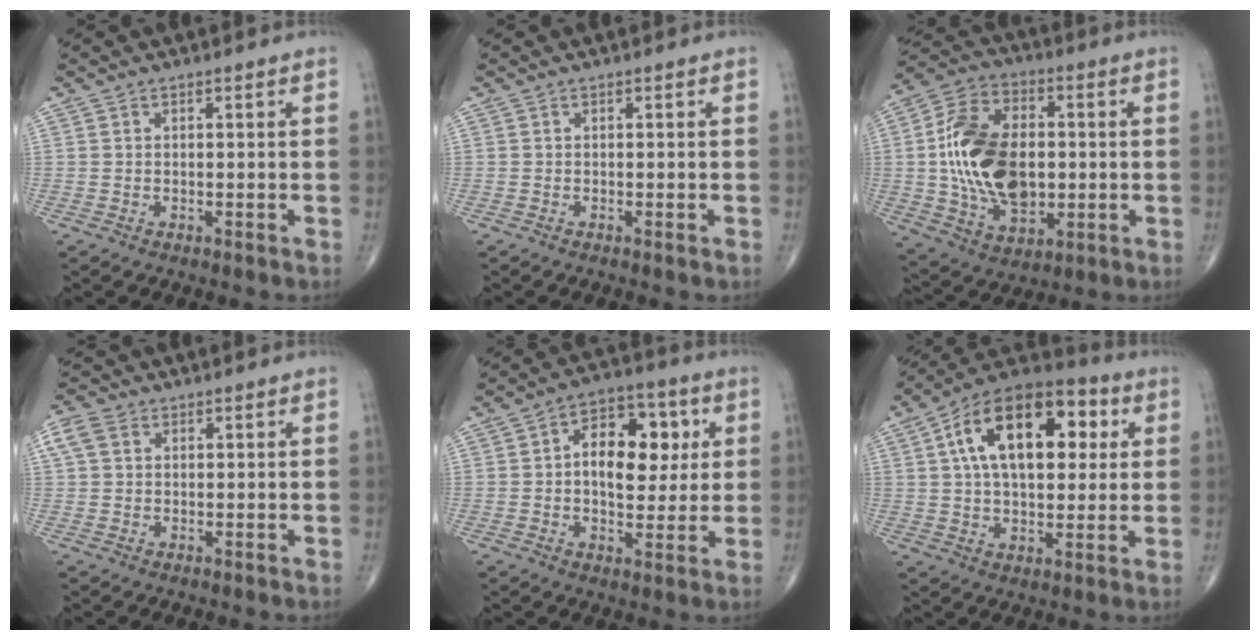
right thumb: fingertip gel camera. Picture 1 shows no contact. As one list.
[{"total": 0.0}, {"total": 19.9, "force": [0.2, 12.7, 15.4], "torque": [-0.264, 0.007, 0.009]}, {"total": 4.2, "force": [1.5, 3.2, 2.4], "torque": [-0.058, 0.015, 0.029]}, {"total": 13.1, "force": [2.1, 8.1, 10.1], "torque": [-0.112, 0.012, 0.025]}, {"total": 21.4, "force": [5.7, 11.7, 17.0], "torque": [-0.247, 0.018, 0.080]}]